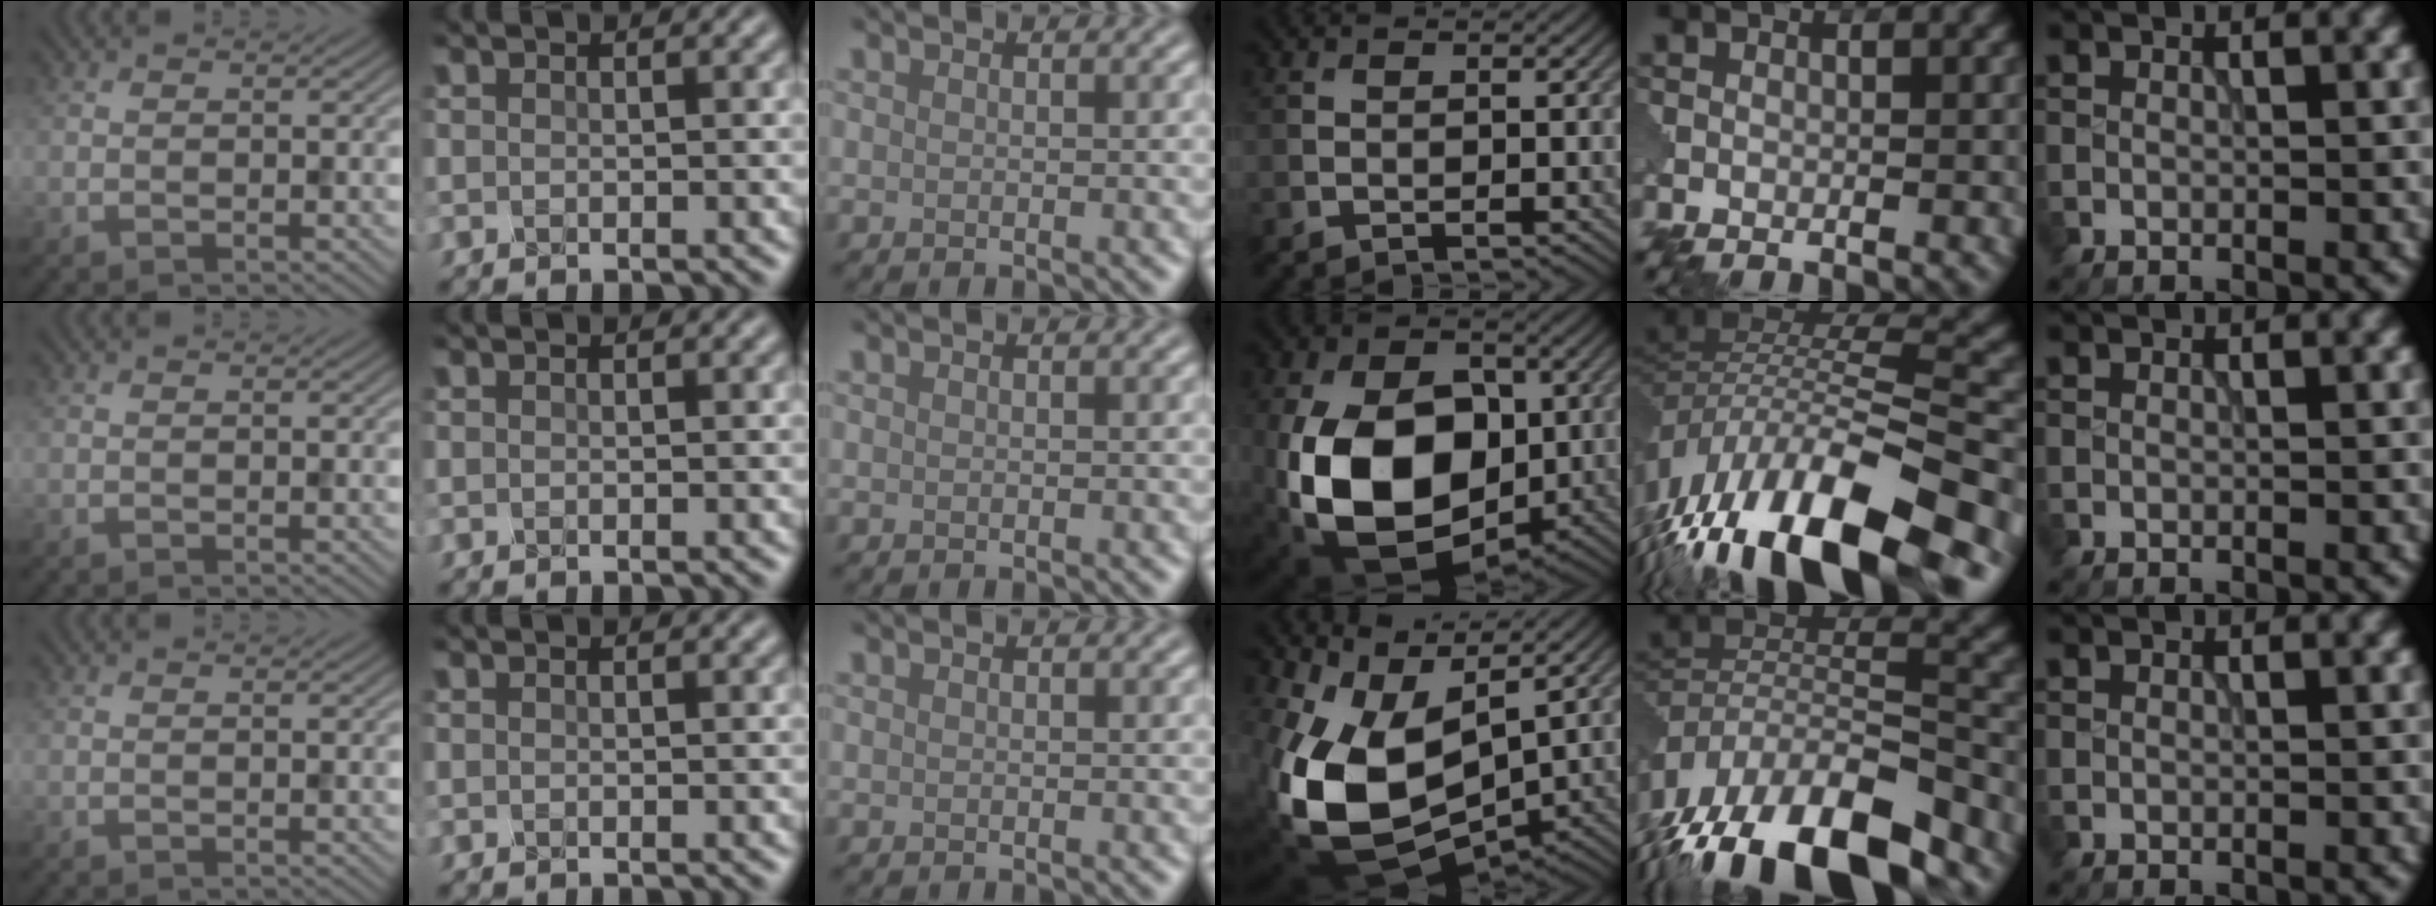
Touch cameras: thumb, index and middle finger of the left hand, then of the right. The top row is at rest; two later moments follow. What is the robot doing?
{"motion": "squeeze", "object": "foam earplug"}